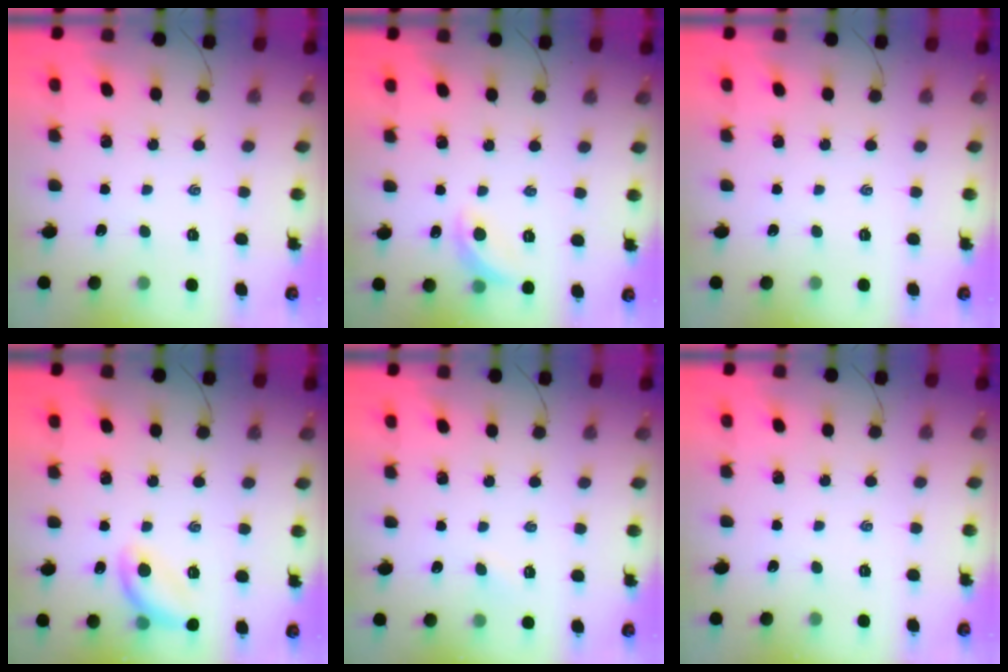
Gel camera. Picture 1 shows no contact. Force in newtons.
{"total": 7.6, "press": 7.4, "slide": 1.6}
{"total": 0.0}
{"total": 11.3, "press": 11.2, "slide": 1.6}
{"total": 2.5, "press": 2.3, "slide": 0.8}
{"total": 0.0}